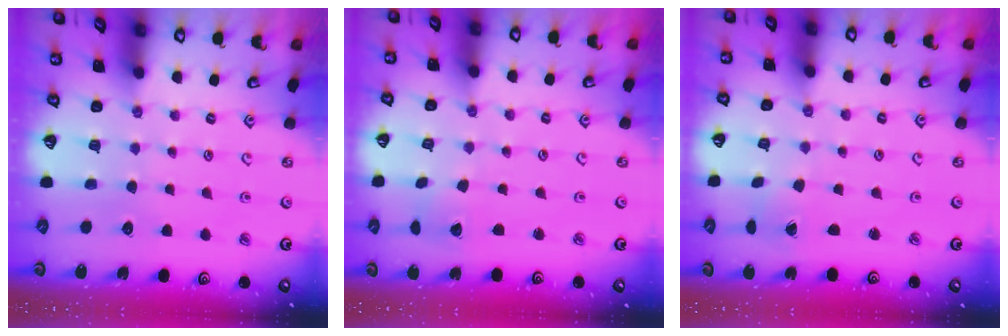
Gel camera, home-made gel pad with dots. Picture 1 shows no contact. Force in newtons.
{"total": 2.1, "press": 2.1, "slide": 0.3}
{"total": 1.0, "press": 1.0, "slide": 0.1}